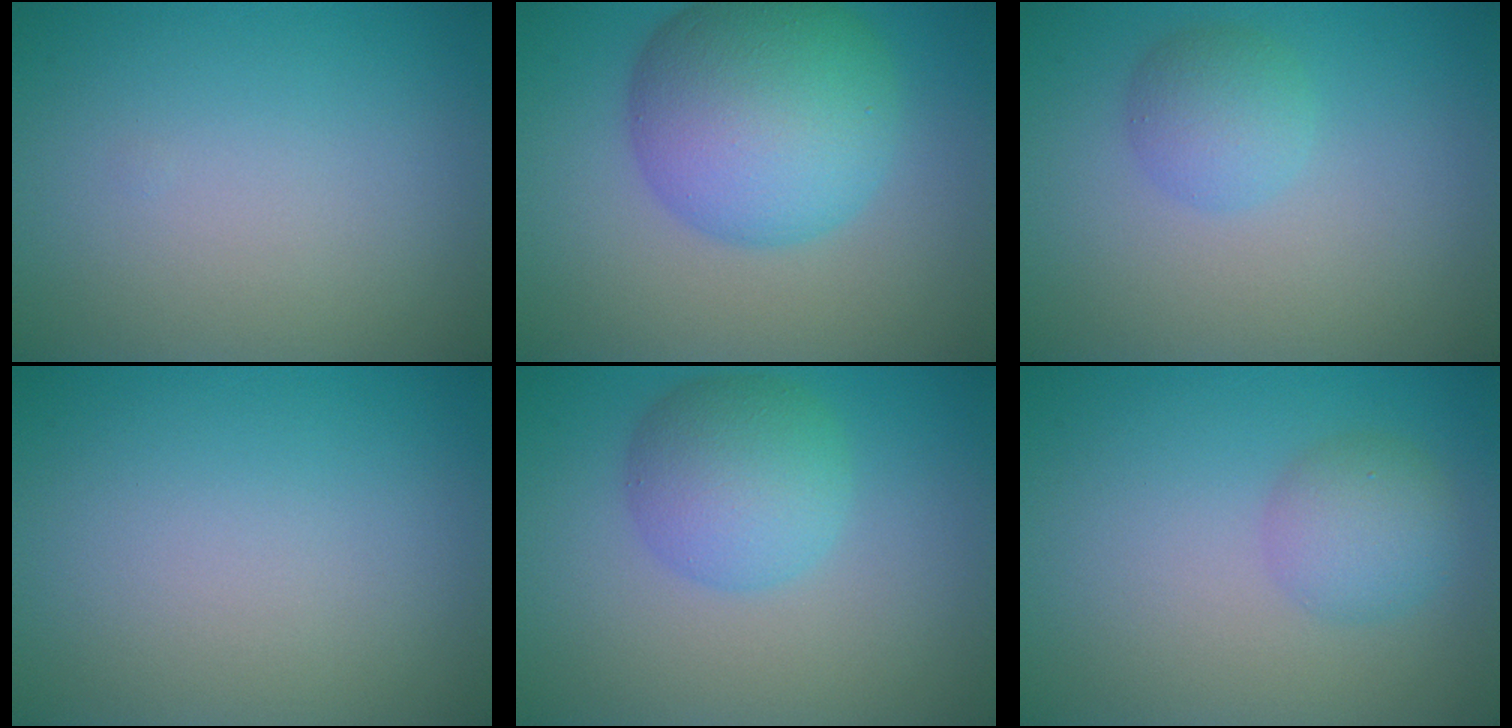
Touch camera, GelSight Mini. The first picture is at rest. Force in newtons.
{"total": 10.0, "press": 10.0, "slide": 0.1}
{"total": 2.4, "press": 2.4, "slide": 0.0}
{"total": 0.0}
{"total": 4.8, "press": 4.8, "slide": 0.0}
{"total": 2.8, "press": 2.8, "slide": 0.0}